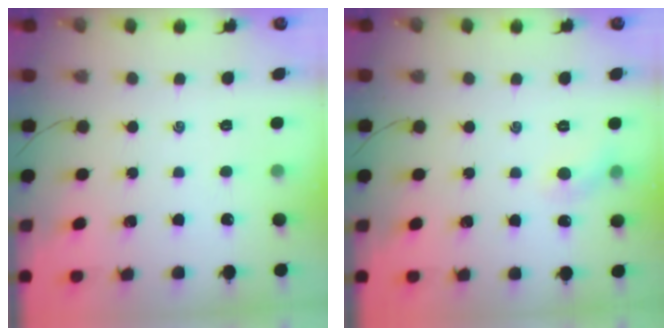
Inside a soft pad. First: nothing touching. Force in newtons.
{"total": 4.4, "press": 4.2, "slide": 1.2}